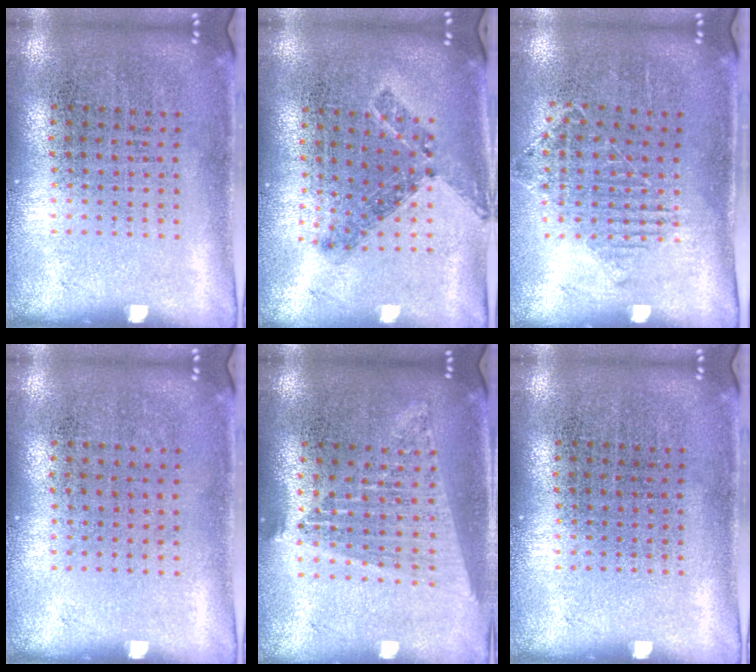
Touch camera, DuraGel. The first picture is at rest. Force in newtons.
{"total": 0.9, "press": 0.8, "slide": 0.4}
{"total": 1.1, "press": 1.0, "slide": 0.5}
{"total": 0.0}
{"total": 1.7, "press": 1.6, "slide": 0.7}
{"total": 0.0}